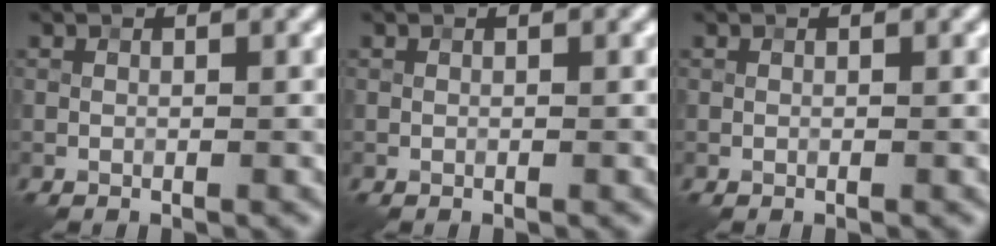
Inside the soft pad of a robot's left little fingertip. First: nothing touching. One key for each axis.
{"total": 0.0}
{"total": 0.0}